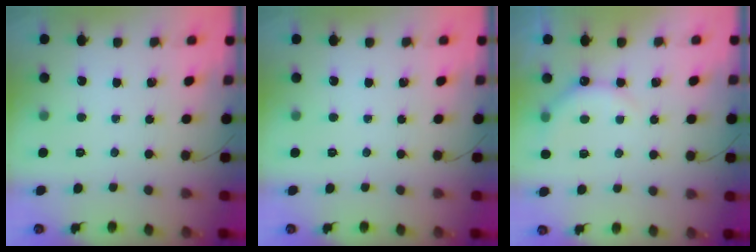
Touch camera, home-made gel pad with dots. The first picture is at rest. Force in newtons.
{"total": 0.0}
{"total": 4.8, "press": 4.7, "slide": 0.8}